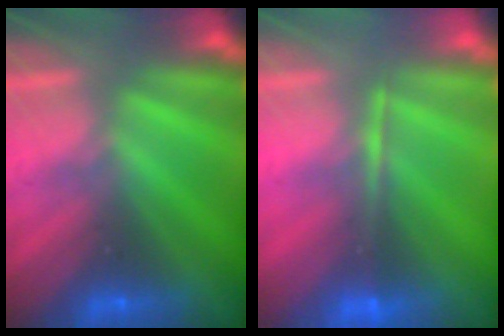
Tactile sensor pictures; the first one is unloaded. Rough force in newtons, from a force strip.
{"total": 1.6}